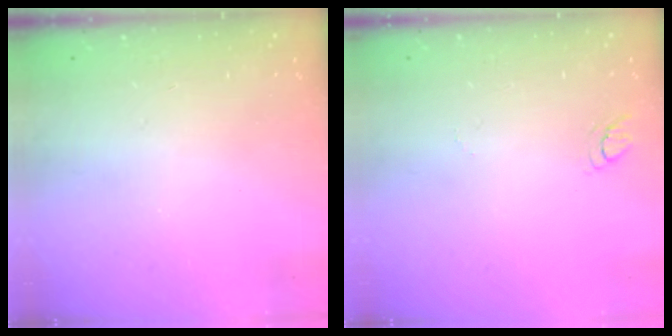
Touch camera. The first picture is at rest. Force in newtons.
{"total": 3.2, "press": 3.2, "slide": 0.3}